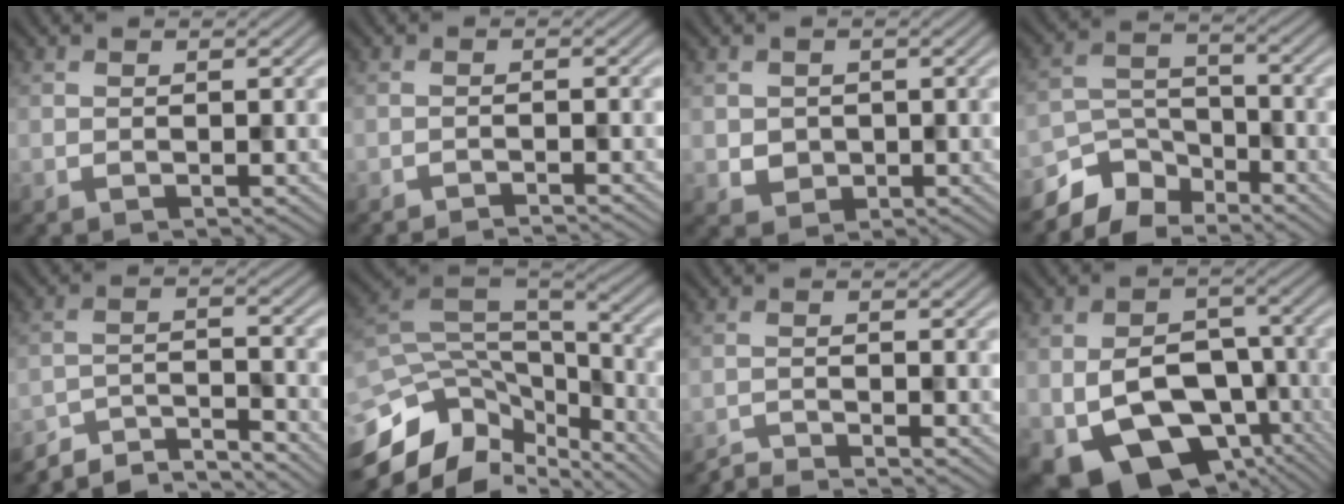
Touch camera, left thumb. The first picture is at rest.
{"total": 1.9, "force": [-1.7, 0.1, 0.7], "torque": [-0.007, 0.002, -0.033]}
{"total": 2.5, "force": [0.2, 2.3, 0.8], "torque": [-0.028, -0.008, 0.002]}
{"total": 7.1, "force": [-5.9, 3.4, 2.1], "torque": [-0.045, -0.001, -0.128]}
{"total": 6.5, "force": [-6.2, 0.9, 1.8], "torque": [-0.035, 0.000, -0.114]}
{"total": 12.5, "force": [-8.2, 5.9, 7.4], "torque": [-0.192, -0.016, -0.133]}
{"total": 2.3, "force": [-2.3, 0.0, 0.6], "torque": [-0.008, -0.002, -0.052]}
{"total": 14.4, "force": [-5.5, 9.7, 9.1], "torque": [-0.162, -0.025, -0.081]}